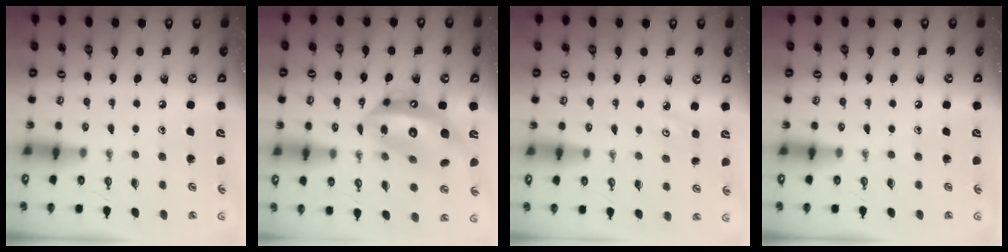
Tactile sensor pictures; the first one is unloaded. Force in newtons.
{"total": 18.2, "press": 18.0, "slide": 2.2}
{"total": 3.0, "press": 3.0, "slide": 0.4}
{"total": 0.0}